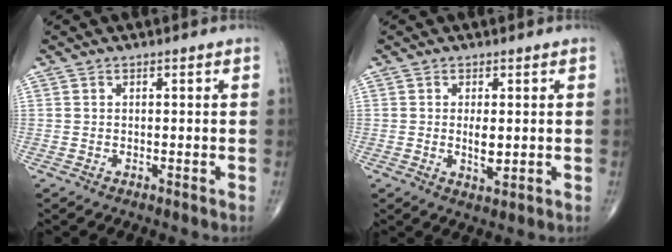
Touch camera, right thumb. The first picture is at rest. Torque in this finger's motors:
{"motor_torque": [2.57, 2.44, 1.24, 0.02, 0.33]}